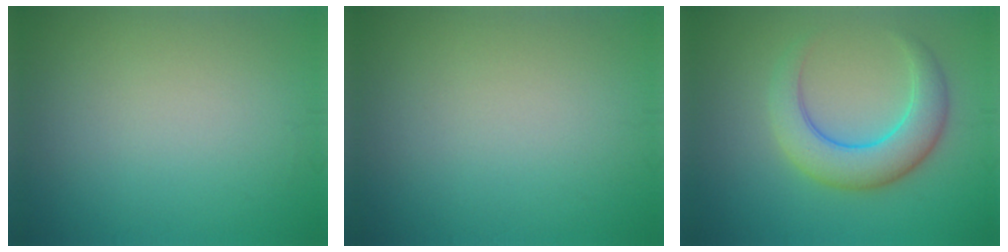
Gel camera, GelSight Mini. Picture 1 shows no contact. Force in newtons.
{"total": 0.0}
{"total": 5.5, "press": 5.5, "slide": 0.2}